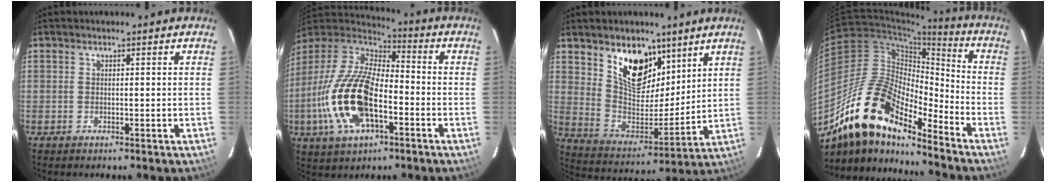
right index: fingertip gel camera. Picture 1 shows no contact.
{"total": 20.1, "force": [-6.3, 9.4, 16.6], "torque": [-0.354, -0.016, -0.120]}
{"total": 15.0, "force": [9.2, 7.9, 8.8], "torque": [-0.154, -0.013, 0.171]}
{"total": 18.8, "force": [-14.1, 6.1, 10.8], "torque": [-0.188, -0.003, -0.276]}